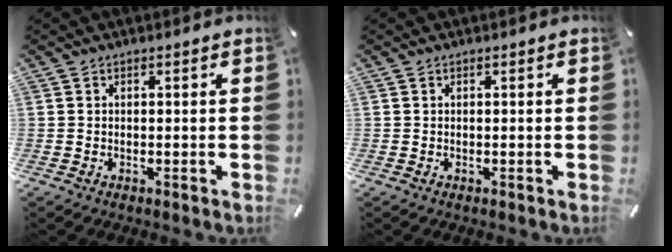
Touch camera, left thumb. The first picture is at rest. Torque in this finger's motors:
{"motor_torque": [-0.01, -0.01, 0.00, 0.00, 0.00]}